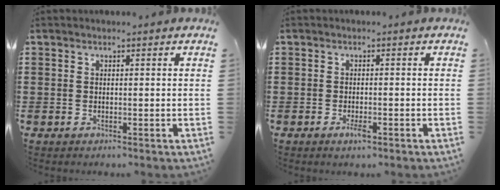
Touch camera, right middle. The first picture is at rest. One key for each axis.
{"total": 2.0, "fx": -1.0, "fy": 0.6, "fz": 1.6, "tx": -0.036, "ty": -0.003, "tz": -0.020}